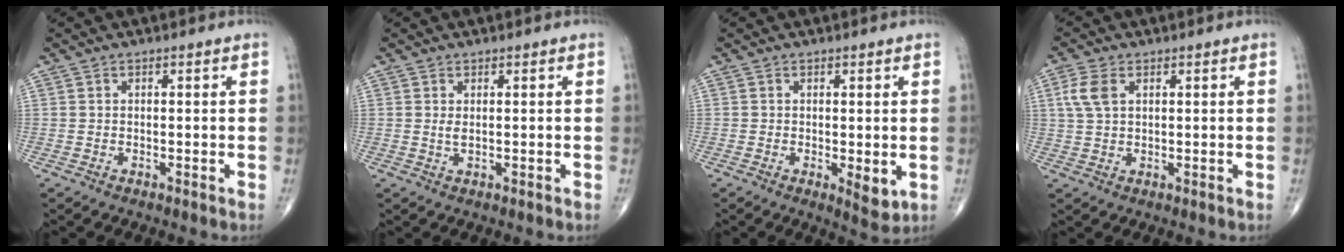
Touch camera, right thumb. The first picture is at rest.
{"total": 1.0, "force": [0.3, 0.2, 0.9], "torque": [-0.020, -0.003, 0.007]}
{"total": 3.7, "force": [-0.5, 1.3, 3.4], "torque": [-0.044, -0.012, -0.006]}
{"total": 4.7, "force": [1.6, 2.8, 3.4], "torque": [-0.082, 0.007, 0.032]}